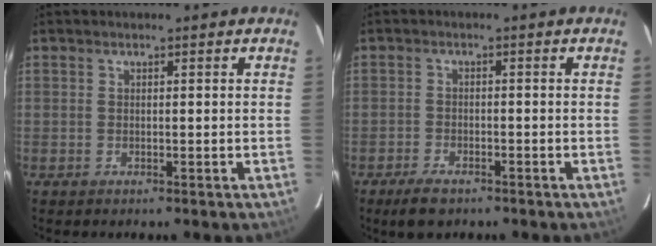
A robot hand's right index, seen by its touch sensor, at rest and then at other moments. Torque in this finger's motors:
{"motor_torque": [0.41, -0.34, 0.02, 0.01]}